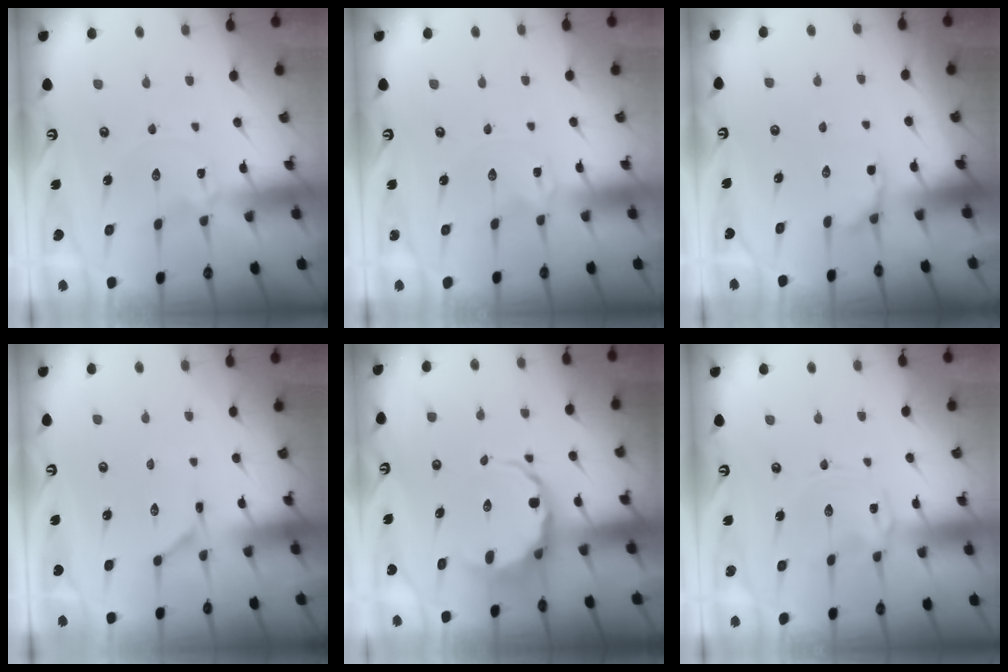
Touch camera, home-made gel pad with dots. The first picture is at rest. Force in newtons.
{"total": 0.0}
{"total": 4.7, "press": 4.4, "slide": 1.6}
{"total": 3.9, "press": 3.9, "slide": 0.5}
{"total": 6.9, "press": 6.5, "slide": 2.1}
{"total": 0.7, "press": 0.6, "slide": 0.2}